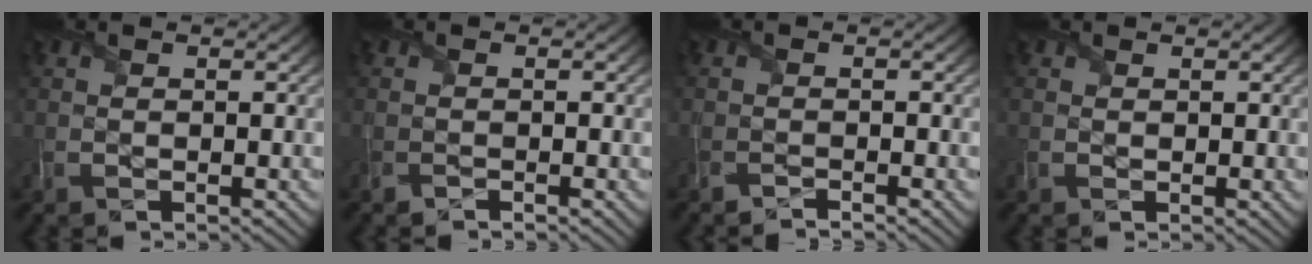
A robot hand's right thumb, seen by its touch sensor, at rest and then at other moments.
{"total": 1.0, "force": [-1.0, 0.3, 0.0], "torque": [0.001, -0.004, -0.024]}
{"total": 1.8, "force": [-1.8, -0.4, -0.4], "torque": [0.012, -0.008, -0.038]}
{"total": 0.7, "force": [0.4, 0.6, -0.1], "torque": [0.004, 0.001, 0.009]}